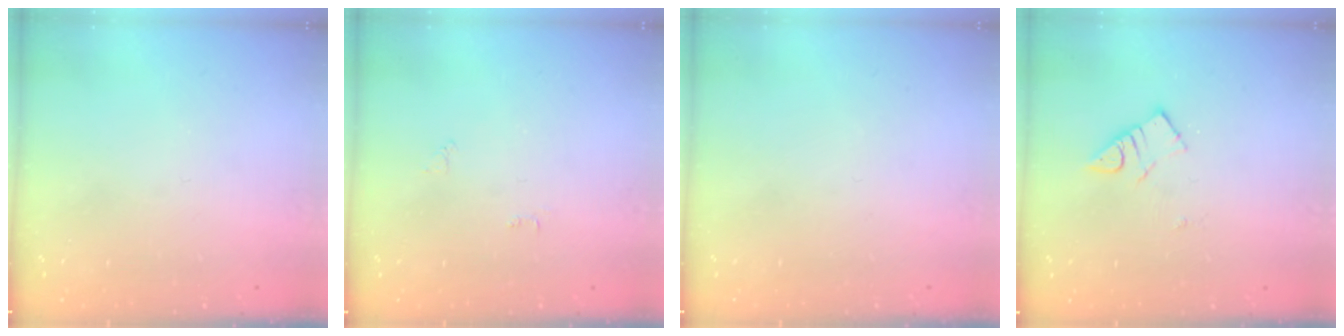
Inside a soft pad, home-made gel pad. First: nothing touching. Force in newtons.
{"total": 2.5, "press": 2.5, "slide": 0.4}
{"total": 1.5, "press": 1.5, "slide": 0.1}
{"total": 3.6, "press": 3.6, "slide": 0.3}